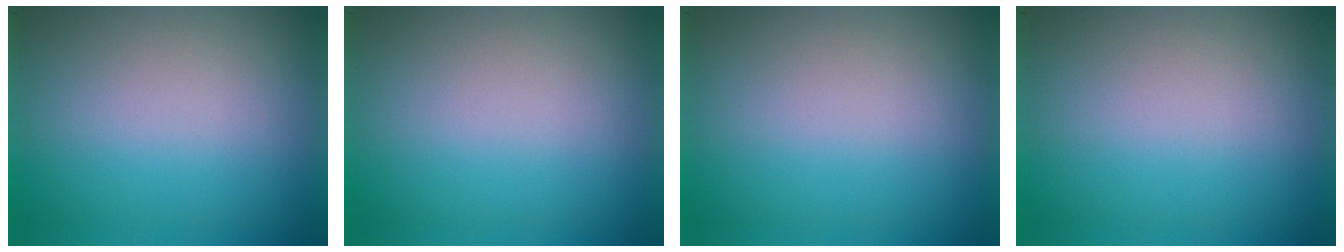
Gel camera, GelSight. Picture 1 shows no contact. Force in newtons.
{"total": 0.0}
{"total": 0.0}
{"total": 0.0}